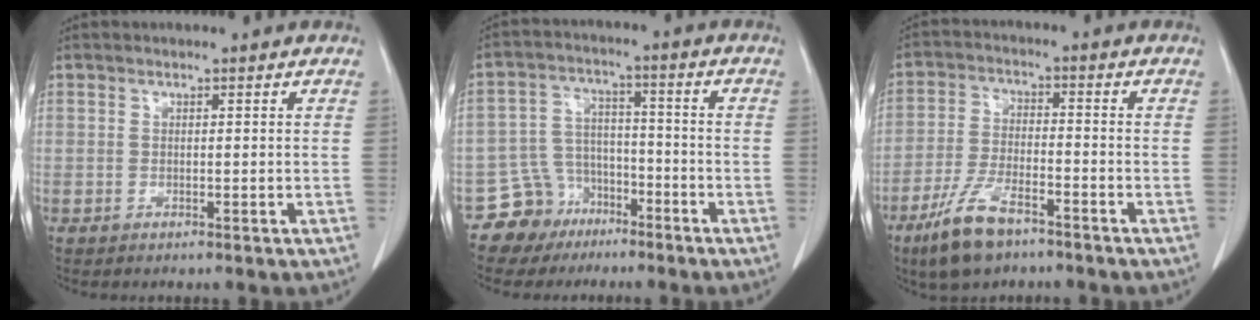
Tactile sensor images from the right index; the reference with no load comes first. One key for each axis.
{"total": 7.7, "fx": -5.1, "fy": 5.7, "fz": 0.1, "tx": 0.003, "ty": 0.026, "tz": -0.088}
{"total": 9.3, "fx": -6.3, "fy": 2.8, "fz": 6.2, "tx": -0.133, "ty": -0.014, "tz": -0.118}